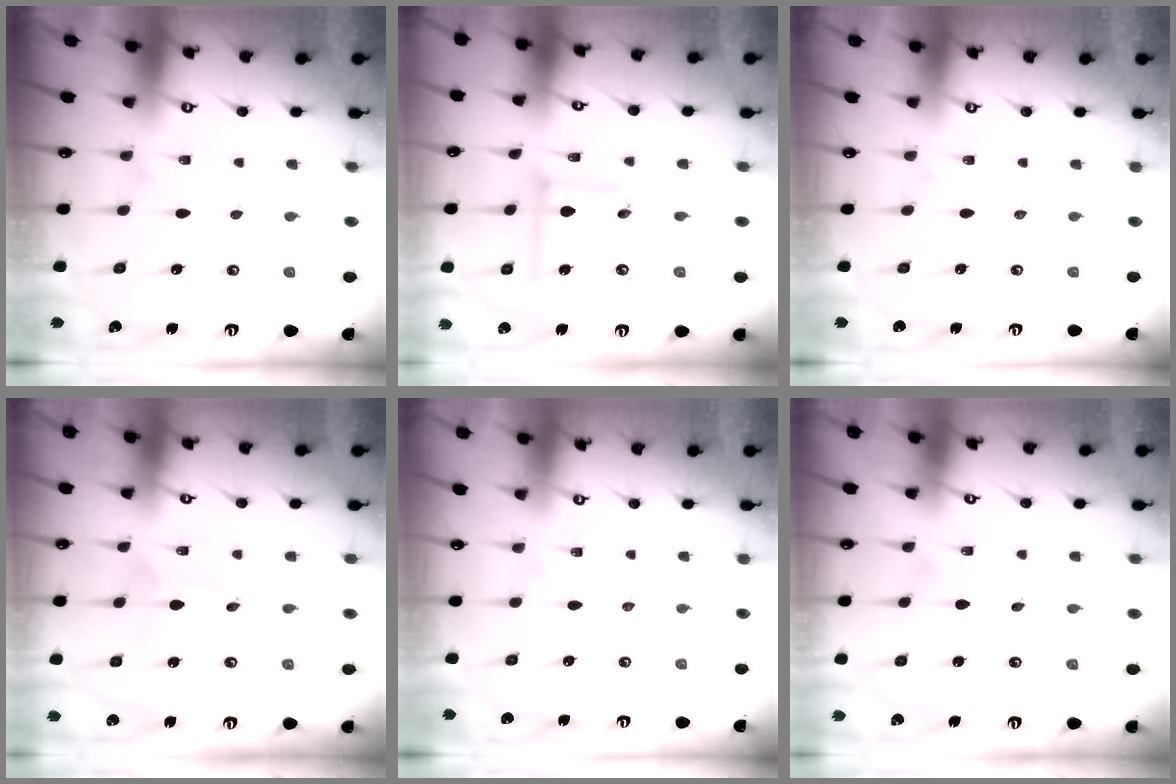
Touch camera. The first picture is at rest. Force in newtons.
{"total": 6.7, "press": 6.7, "slide": 0.2}
{"total": 0.0}
{"total": 2.7, "press": 2.7, "slide": 0.2}
{"total": 0.0}
{"total": 1.6, "press": 1.6, "slide": 0.1}